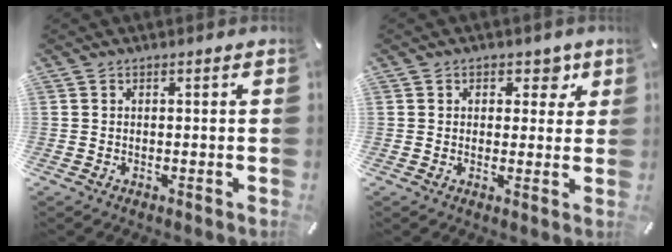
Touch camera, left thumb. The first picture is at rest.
{"total": 4.9, "force": [1.9, 3.9, 2.2], "torque": [-0.006, -0.006, 0.024]}